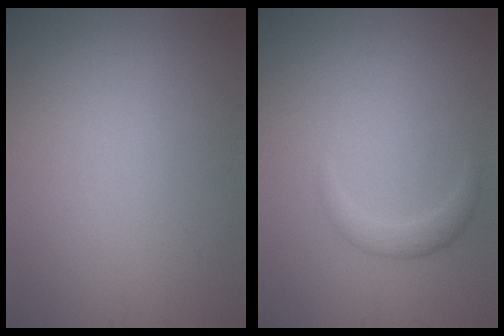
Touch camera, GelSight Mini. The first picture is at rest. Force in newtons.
{"total": 1.5, "press": 1.5, "slide": 0.0}